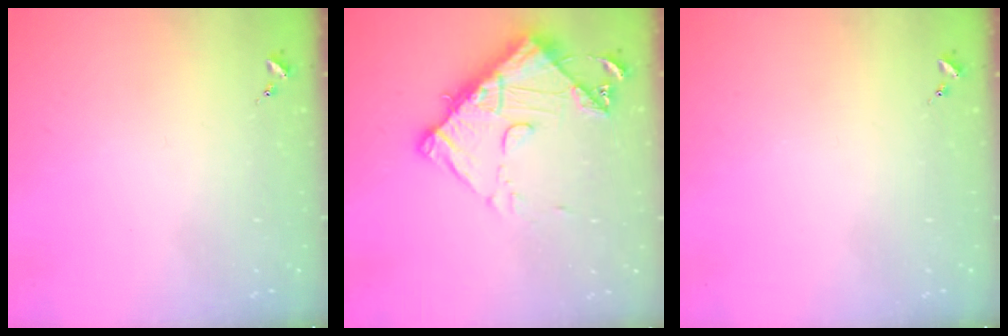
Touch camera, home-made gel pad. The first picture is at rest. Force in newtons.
{"total": 13.6, "press": 13.5, "slide": 1.3}
{"total": 0.0}